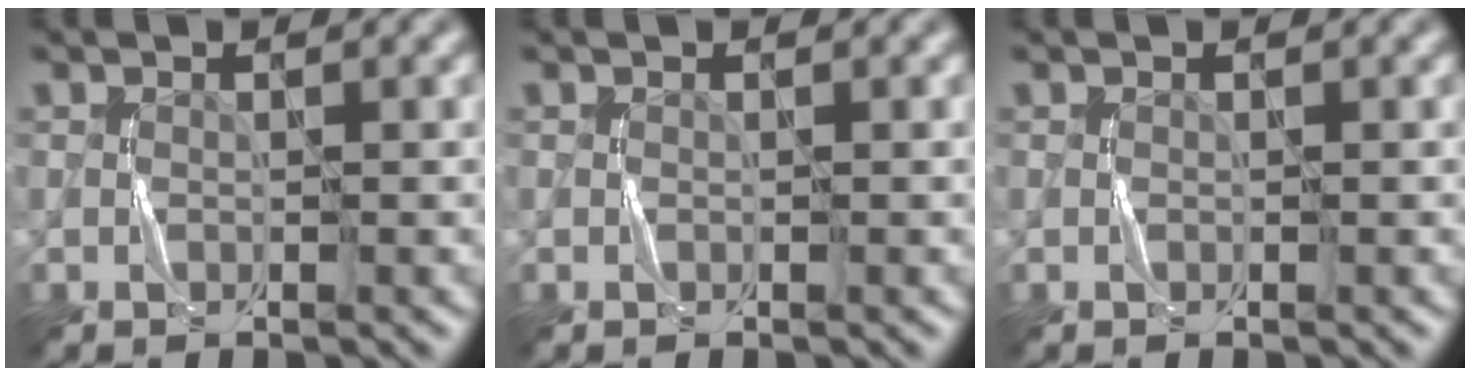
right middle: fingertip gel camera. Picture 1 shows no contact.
{"total": 0.0}
{"total": 0.0}